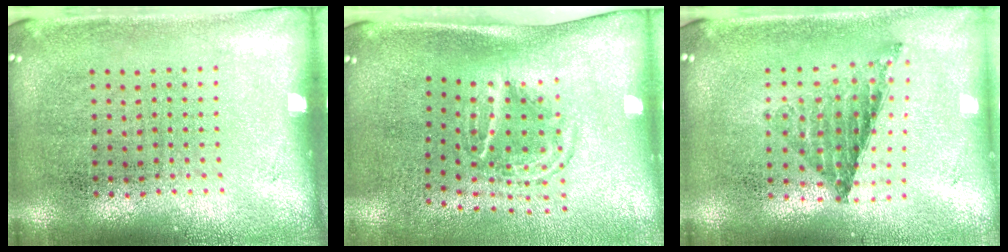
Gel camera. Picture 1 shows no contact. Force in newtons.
{"total": 1.7, "press": 1.1, "slide": 1.3}
{"total": 0.7, "press": 0.7, "slide": 0.0}